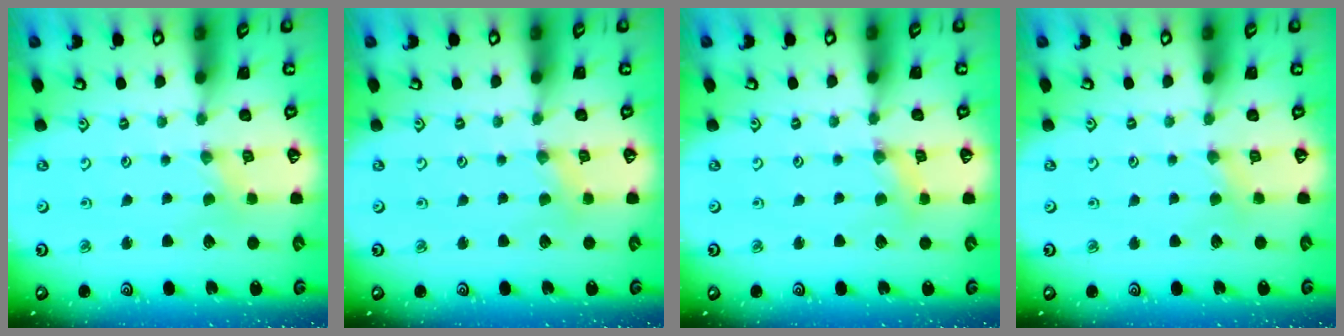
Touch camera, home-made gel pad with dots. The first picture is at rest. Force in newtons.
{"total": 2.2, "press": 2.2, "slide": 0.5}
{"total": 2.6, "press": 2.6, "slide": 0.3}
{"total": 1.6, "press": 1.6, "slide": 0.4}